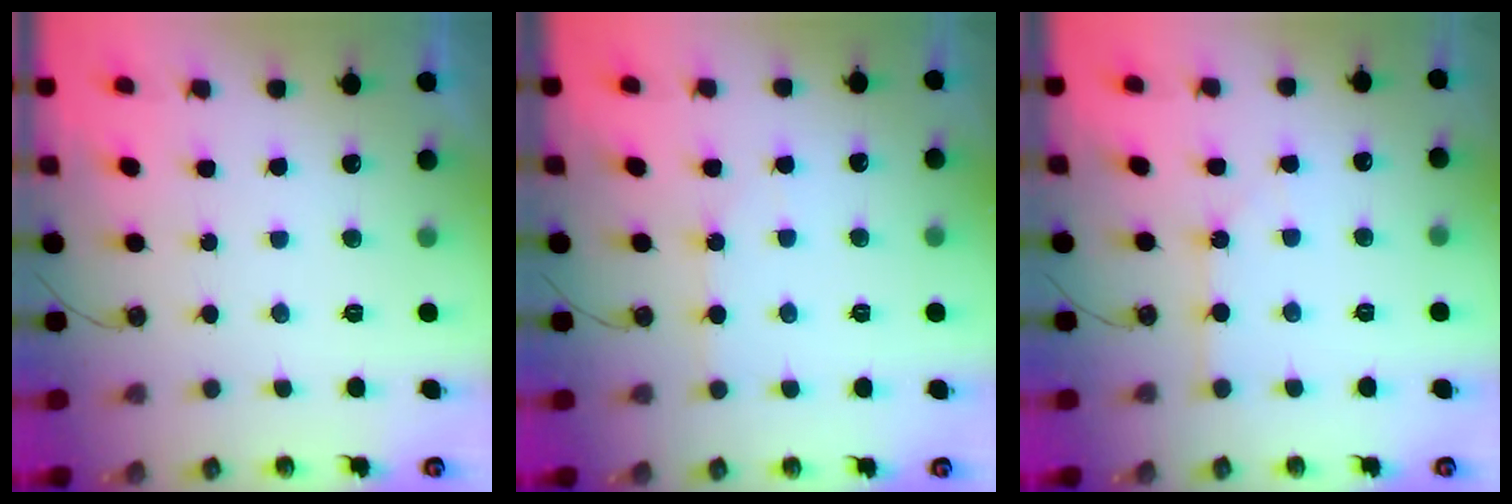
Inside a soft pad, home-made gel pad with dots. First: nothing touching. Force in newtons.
{"total": 3.0, "press": 3.0, "slide": 0.4}
{"total": 1.5, "press": 1.5, "slide": 0.3}